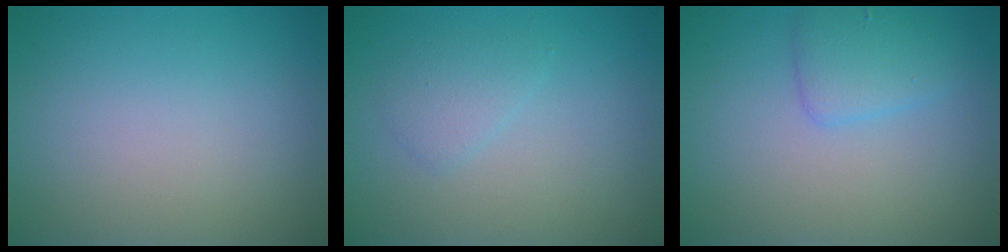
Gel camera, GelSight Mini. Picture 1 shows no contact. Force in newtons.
{"total": 1.5, "press": 1.5, "slide": 0.2}
{"total": 2.4, "press": 2.4, "slide": 0.0}